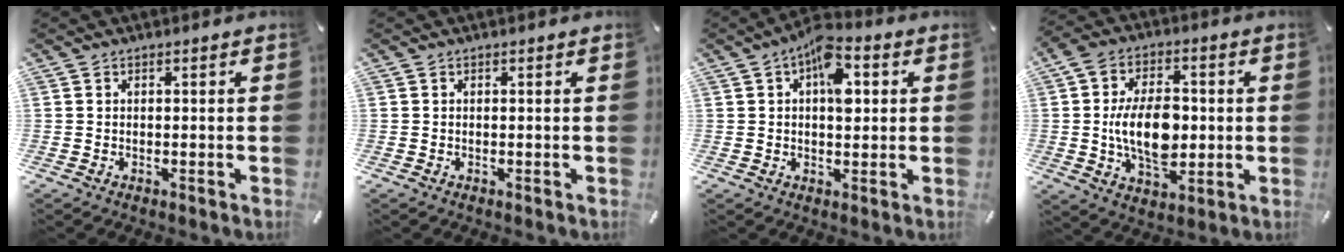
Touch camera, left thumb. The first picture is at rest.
{"total": 0.0}
{"total": 8.7, "force": [2.2, 4.9, 6.9], "torque": [-0.085, -0.006, 0.033]}
{"total": 13.7, "force": [-0.5, 8.8, 10.5], "torque": [-0.199, -0.001, -0.007]}